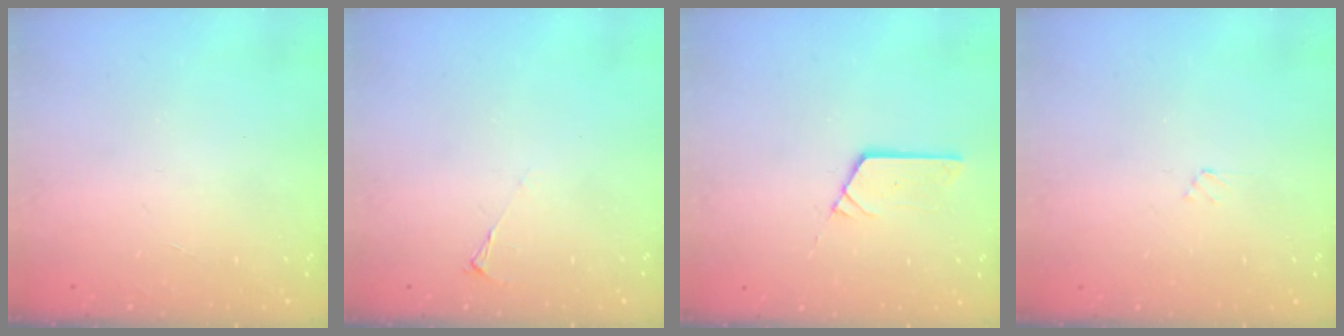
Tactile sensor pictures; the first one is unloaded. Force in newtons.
{"total": 2.1, "press": 2.0, "slide": 0.4}
{"total": 3.8, "press": 3.8, "slide": 0.4}
{"total": 2.4, "press": 2.3, "slide": 0.4}